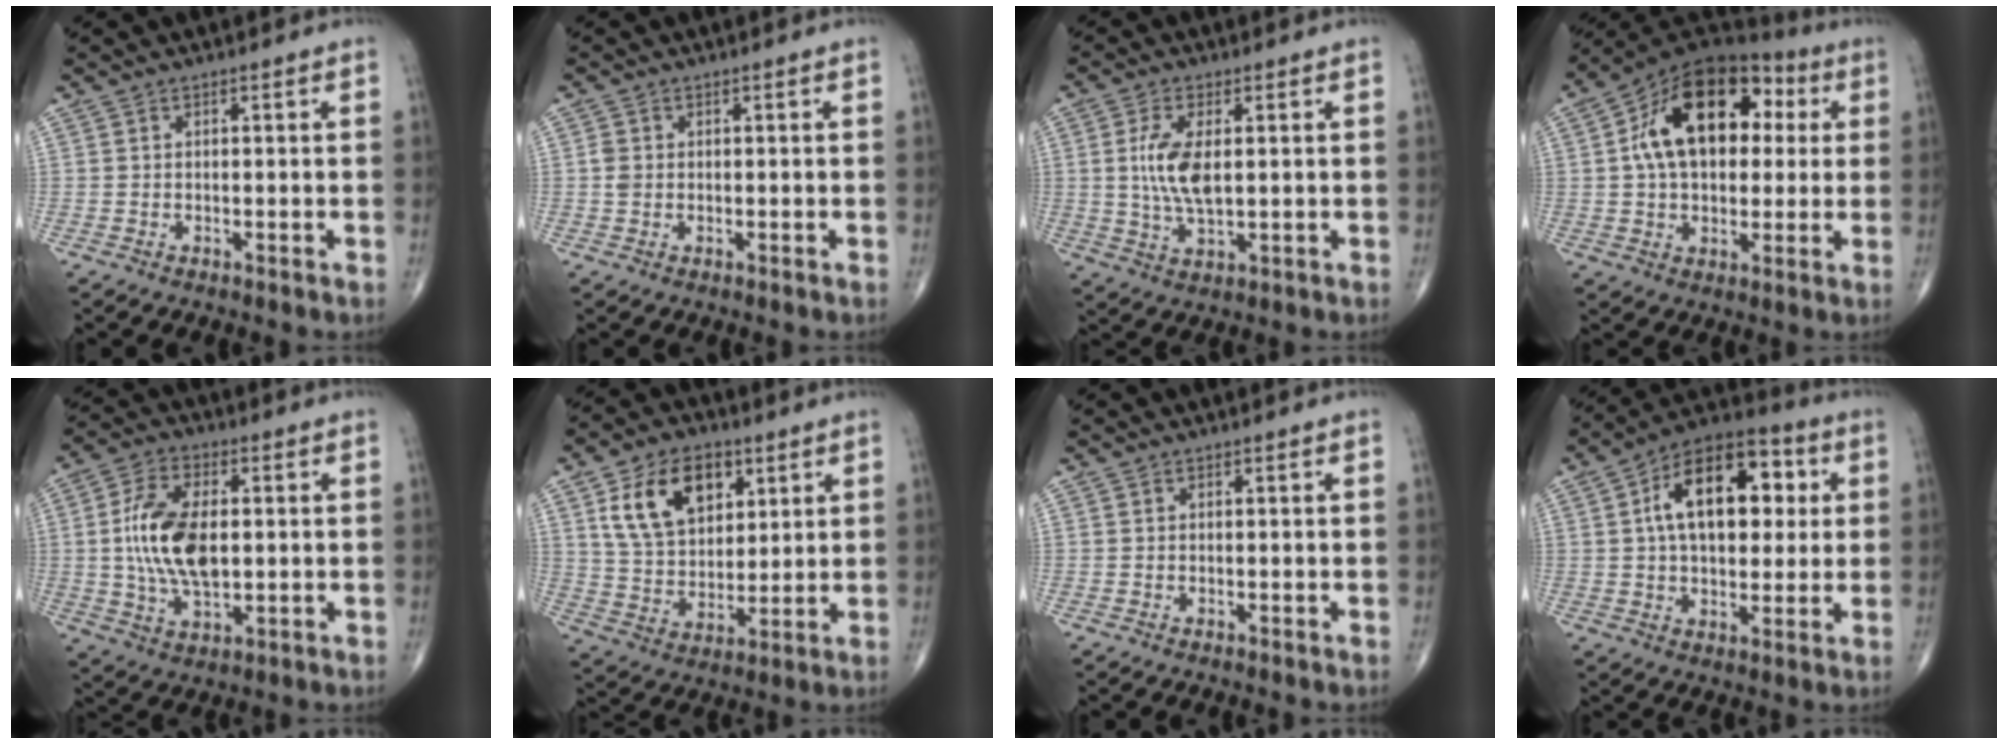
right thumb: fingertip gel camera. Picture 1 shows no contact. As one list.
[{"total": 1.8, "force": [0.0, 1.5, 1.0], "torque": [-0.019, 0.002, 0.001]}, {"total": 8.6, "force": [1.1, 4.0, 7.6], "torque": [-0.157, -0.009, 0.023]}, {"total": 20.4, "force": [3.9, 12.8, 15.4], "torque": [-0.225, 0.028, 0.056]}, {"total": 14.2, "force": [0.7, 7.7, 11.9], "torque": [-0.224, 0.002, 0.013]}, {"total": 15.4, "force": [6.4, 10.0, 9.8], "torque": [-0.138, -0.019, 0.123]}, {"total": 0.0}, {"total": 18.8, "force": [4.0, 10.8, 14.8], "torque": [-0.197, 0.019, 0.056]}]